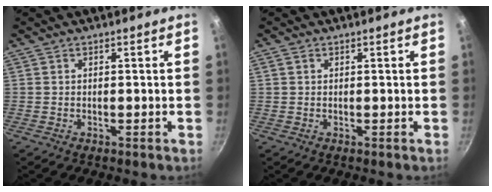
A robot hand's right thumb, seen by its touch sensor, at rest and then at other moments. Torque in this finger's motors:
{"motor_torque": [-0.34, -0.45, -0.51, 0.01, -0.06]}